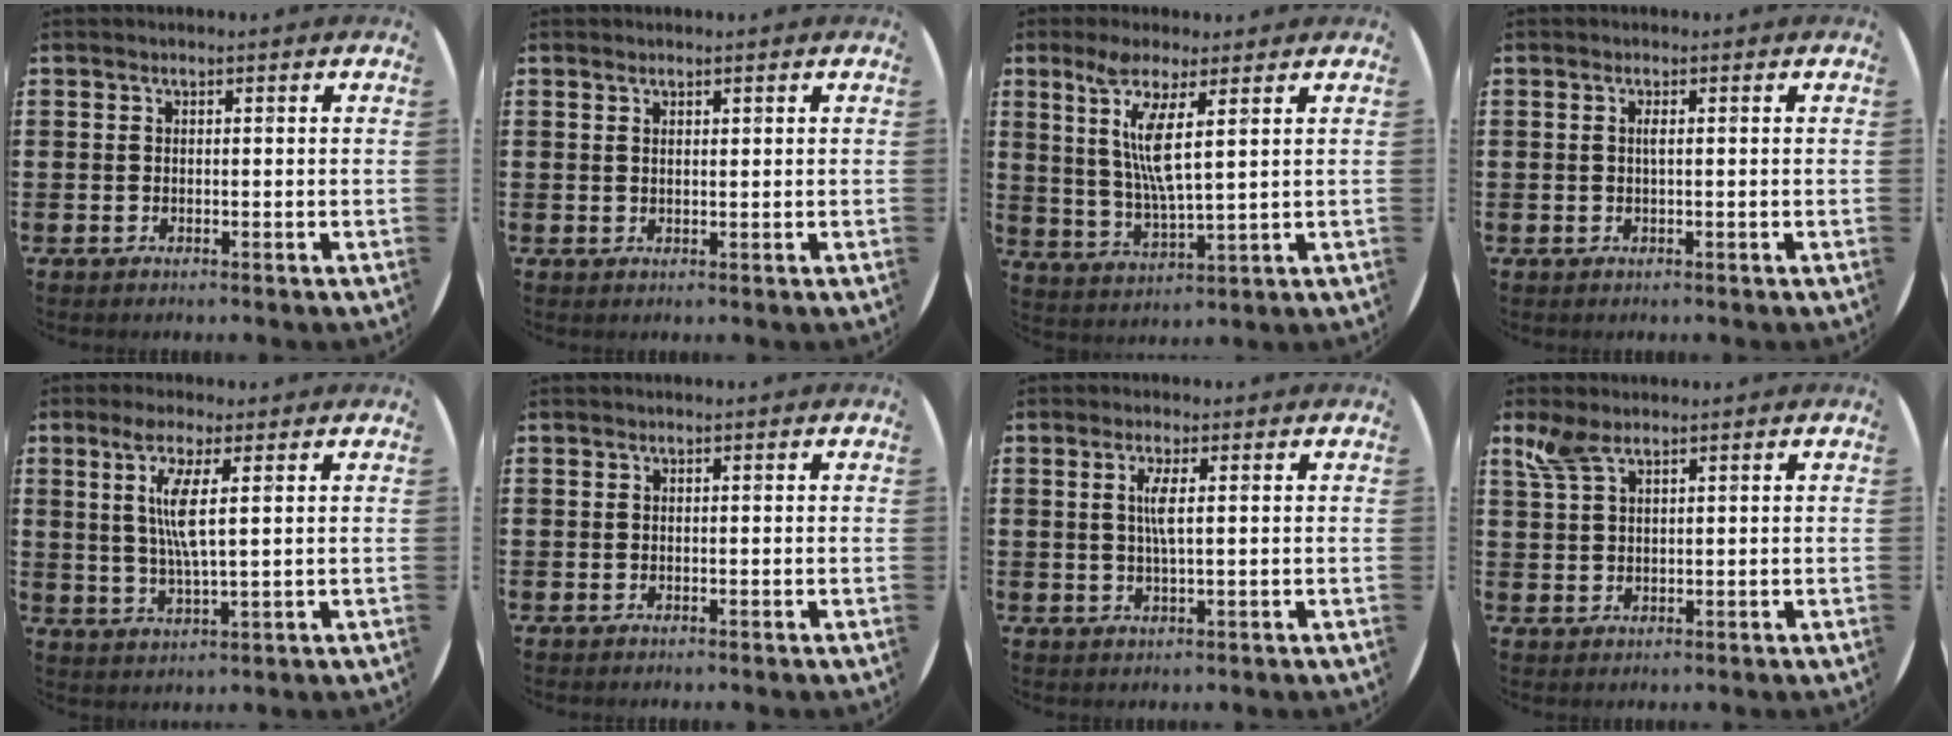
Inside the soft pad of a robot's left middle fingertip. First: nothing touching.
{"total": 0.7, "force": [0.7, 0.0, 0.3], "torque": [-0.007, -0.002, 0.013]}
{"total": 7.9, "force": [4.5, 1.2, 6.4], "torque": [-0.137, -0.015, 0.078]}
{"total": 0.7, "force": [0.1, 0.0, 0.7], "torque": [-0.014, -0.003, 0.002]}
{"total": 6.5, "force": [2.5, 0.9, 5.9], "torque": [-0.123, 0.002, 0.039]}
{"total": 0.0}
{"total": 2.6, "force": [0.7, 0.2, 2.5], "torque": [-0.052, 0.000, 0.008]}
{"total": 3.1, "force": [2.2, 1.0, 2.0], "torque": [-0.045, 0.002, 0.041]}